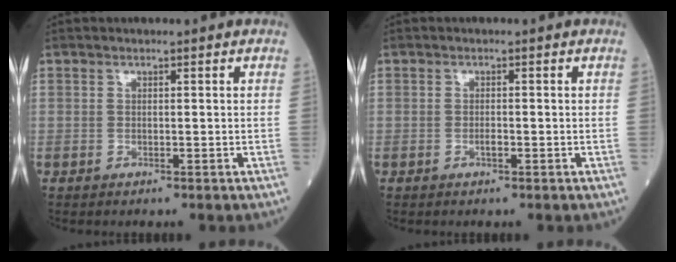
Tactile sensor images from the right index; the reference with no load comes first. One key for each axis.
{"total": 0.8, "fx": -0.4, "fy": 0.2, "fz": 0.7, "tx": -0.015, "ty": 0.000, "tz": -0.007}